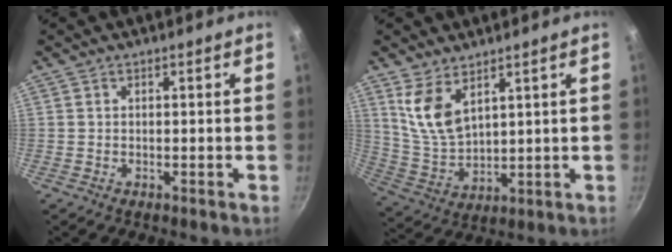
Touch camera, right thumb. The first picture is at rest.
{"total": 8.9, "force": [4.9, 4.4, 5.9], "torque": [-0.109, -0.039, 0.111]}